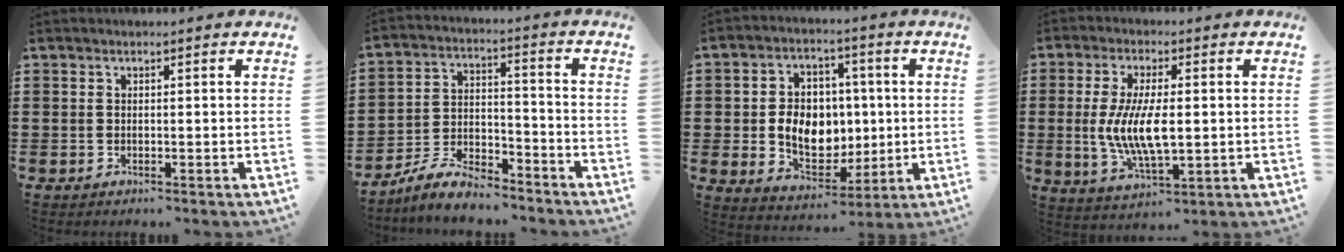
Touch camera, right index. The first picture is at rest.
{"total": 7.1, "force": [-6.6, 1.5, 2.4], "torque": [-0.054, 0.010, -0.126]}
{"total": 8.8, "force": [0.0, 7.2, 5.1], "torque": [-0.099, 0.012, 0.001]}
{"total": 9.1, "force": [-0.1, 3.5, 8.4], "torque": [-0.186, -0.007, -0.007]}